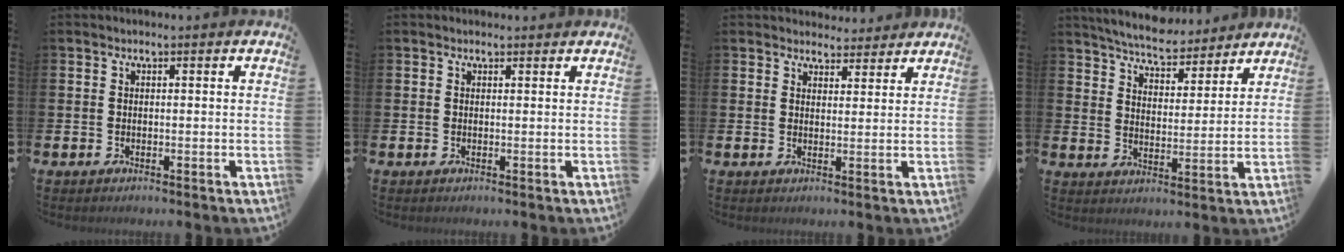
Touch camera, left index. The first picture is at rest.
{"total": 0.5, "force": [0.4, 0.3, 0.2], "torque": [0.006, 0.000, 0.005]}
{"total": 3.5, "force": [3.3, 1.2, -0.3], "torque": [0.005, -0.015, 0.060]}
{"total": 6.1, "force": [5.9, 1.3, 1.0], "torque": [-0.042, -0.039, 0.104]}